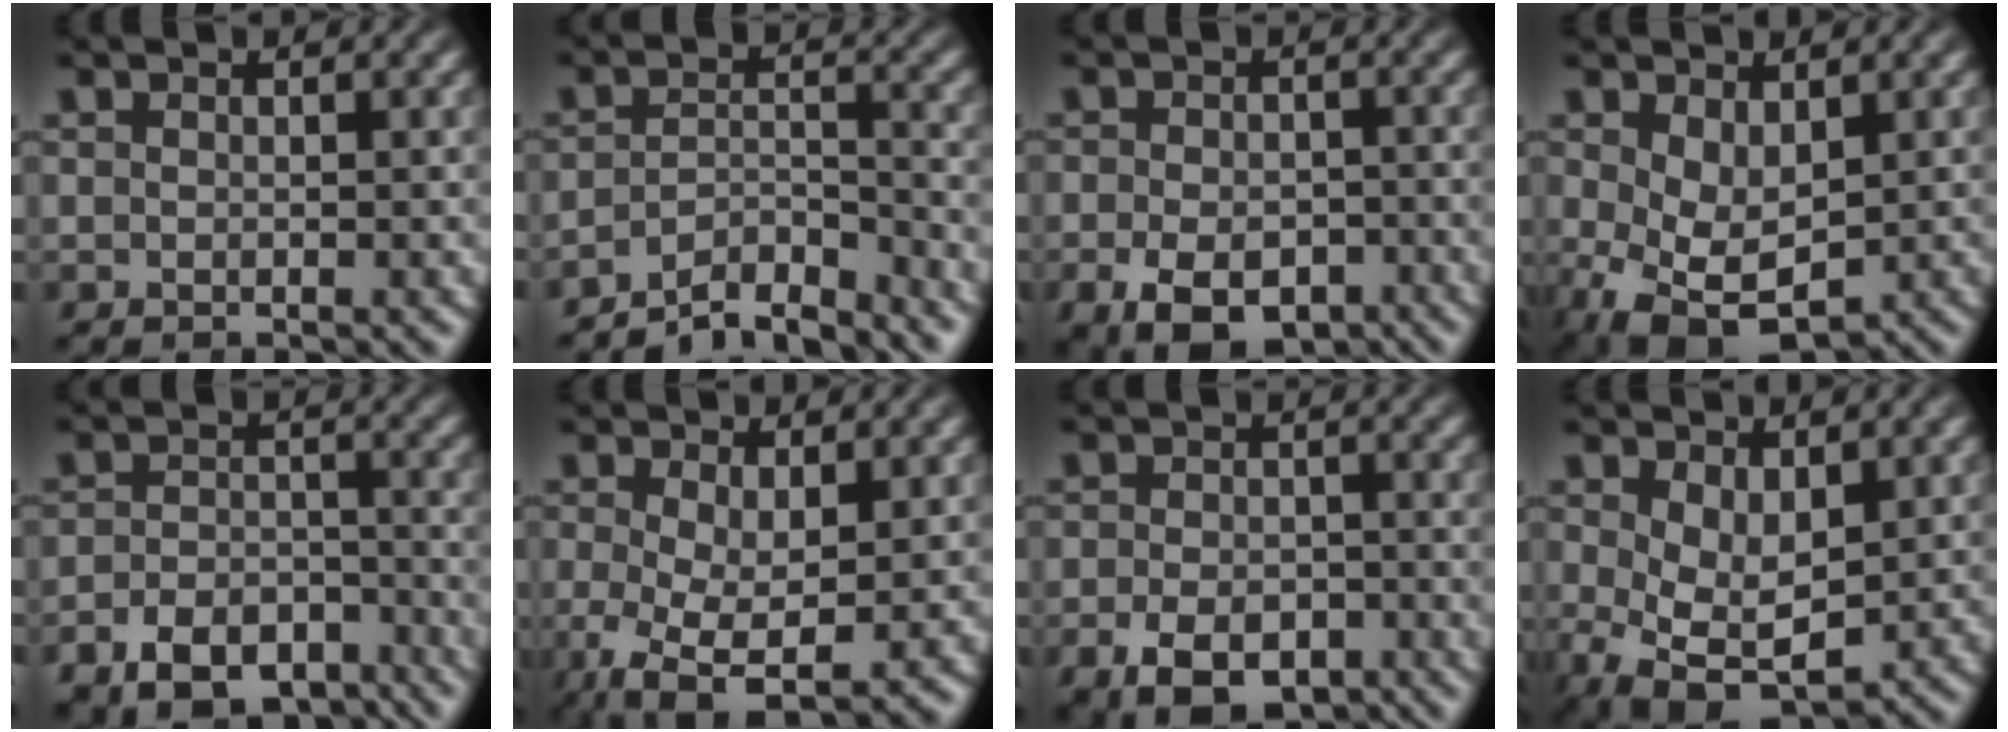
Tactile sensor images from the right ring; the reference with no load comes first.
{"total": 7.5, "force": [-6.8, 2.3, 2.3], "torque": [-0.037, -0.030, -0.103]}
{"total": 6.2, "force": [-3.7, 3.7, 3.2], "torque": [-0.051, -0.032, -0.047]}
{"total": 7.5, "force": [-3.5, 4.9, 4.5], "torque": [-0.105, -0.062, -0.029]}
{"total": 8.0, "force": [-6.4, 4.2, 2.5], "torque": [-0.029, -0.025, -0.101]}
{"total": 6.9, "force": [-3.4, 3.6, 4.8], "torque": [-0.112, -0.067, -0.025]}
{"total": 5.6, "force": [-3.7, 3.2, 2.7], "torque": [-0.035, -0.023, -0.053]}
{"total": 7.6, "force": [-2.8, 5.6, 4.2], "torque": [-0.097, -0.061, -0.028]}